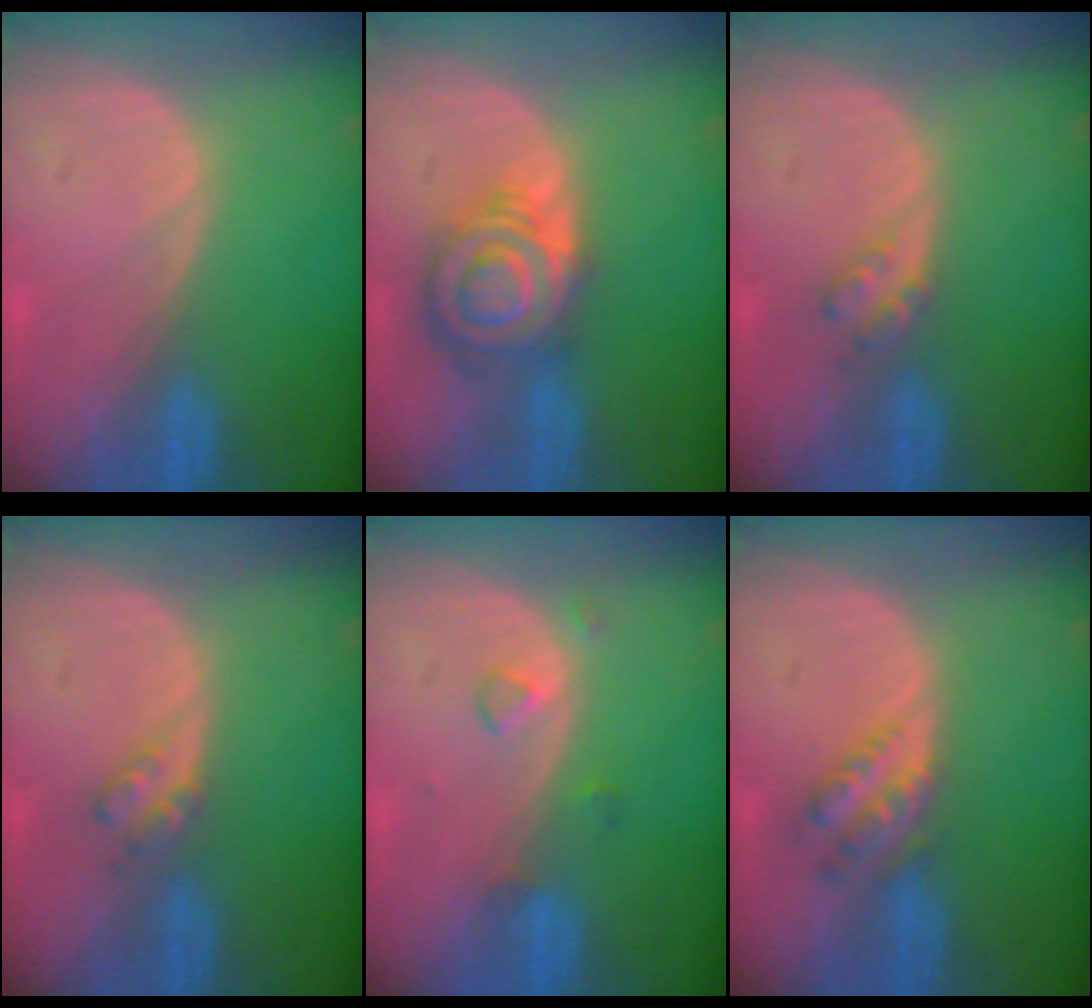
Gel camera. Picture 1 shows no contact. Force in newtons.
{"total": 7.8, "press": 7.8, "slide": 0.6}
{"total": 2.4, "press": 2.4, "slide": 0.2}
{"total": 2.4, "press": 2.4, "slide": 0.2}
{"total": 2.1, "press": 2.1, "slide": 0.1}
{"total": 4.5, "press": 4.0, "slide": 2.0}